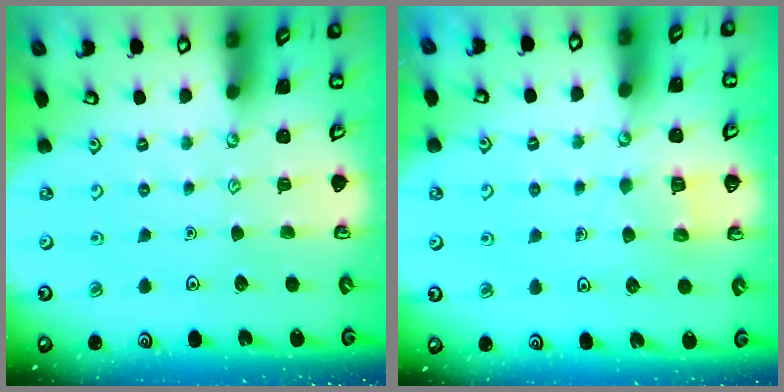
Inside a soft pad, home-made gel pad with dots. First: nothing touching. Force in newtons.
{"total": 4.1, "press": 4.1, "slide": 0.4}